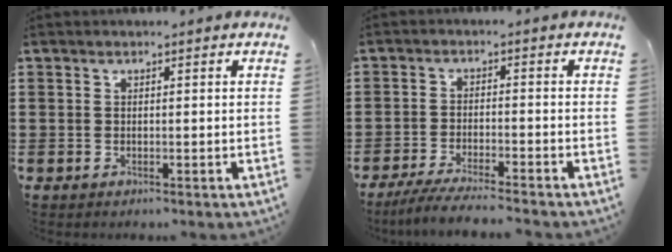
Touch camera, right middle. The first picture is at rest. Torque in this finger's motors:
{"motor_torque": [0.28, 0.19, 0.16, 0.07]}